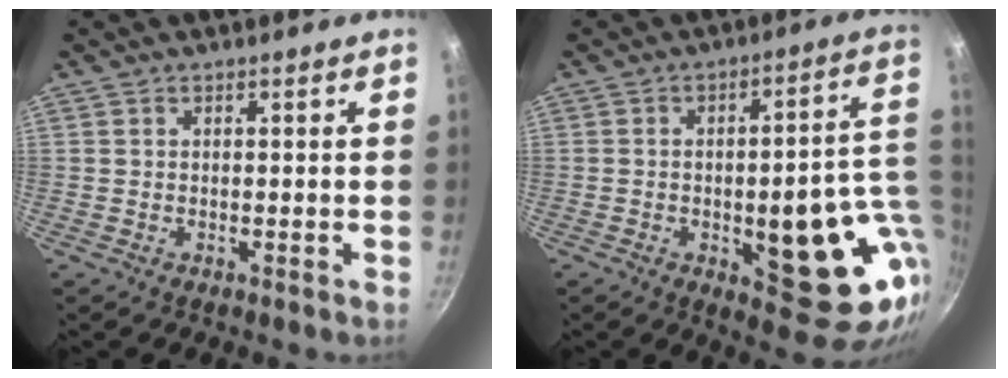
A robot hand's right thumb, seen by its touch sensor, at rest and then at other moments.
{"total": 22.8, "force": [-3.4, 9.4, 20.4], "torque": [-0.219, 0.010, -0.035]}